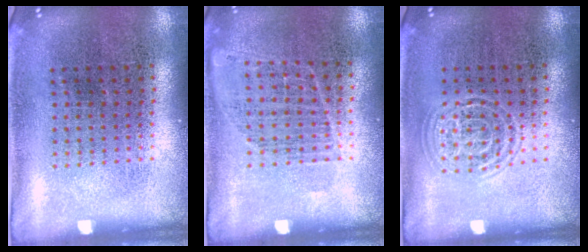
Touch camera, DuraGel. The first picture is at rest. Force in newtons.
{"total": 0.9, "press": 0.8, "slide": 0.4}
{"total": 1.4, "press": 1.3, "slide": 0.2}